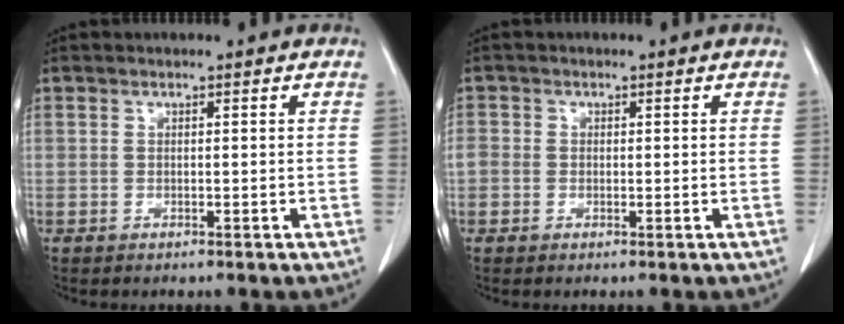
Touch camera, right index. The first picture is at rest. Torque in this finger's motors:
{"motor_torque": [1.20, 0.11, 0.63, 0.14]}